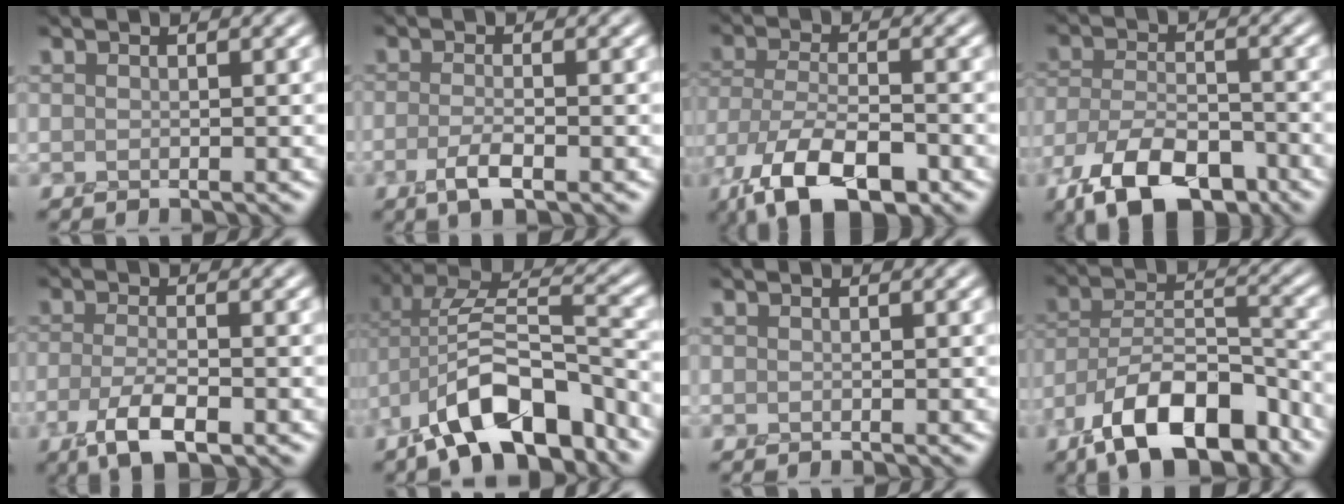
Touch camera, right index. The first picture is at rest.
{"total": 2.4, "force": [-1.5, 0.4, 1.8], "torque": [-0.034, -0.004, -0.035]}
{"total": 8.7, "force": [-5.5, 3.3, 5.9], "torque": [-0.117, -0.016, -0.106]}
{"total": 7.9, "force": [-5.3, 3.5, 4.6], "torque": [-0.086, -0.012, -0.099]}
{"total": 4.1, "force": [-2.3, 1.1, 3.2], "torque": [-0.064, -0.009, -0.047]}
{"total": 11.0, "force": [-6.4, 4.4, 7.7], "torque": [-0.132, 0.009, -0.124]}
{"total": 0.0}
{"total": 11.1, "force": [-7.5, 4.3, 7.0], "torque": [-0.111, -0.003, -0.144]}